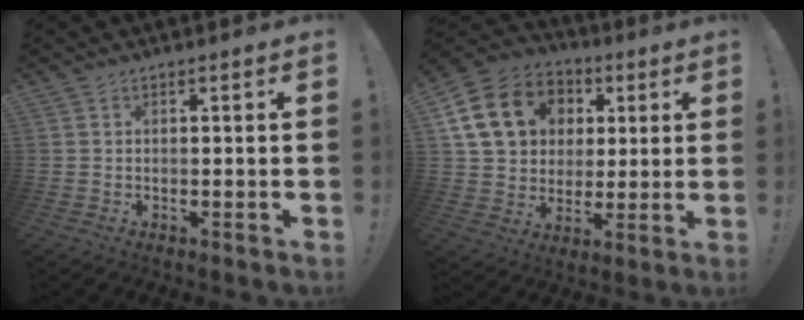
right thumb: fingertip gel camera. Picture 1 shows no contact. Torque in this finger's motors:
{"motor_torque": [0.32, 0.50, 0.80, 0.74, 0.29]}